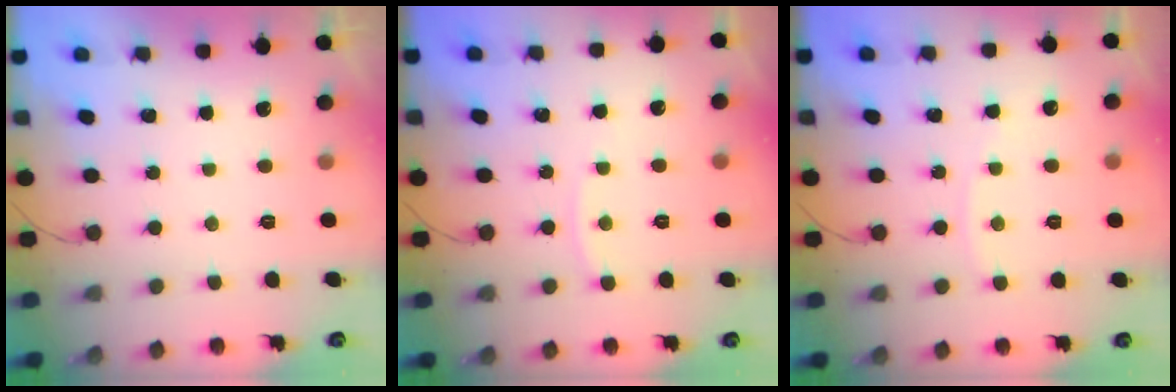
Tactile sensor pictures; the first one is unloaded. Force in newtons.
{"total": 2.7, "press": 2.7, "slide": 0.4}
{"total": 2.6, "press": 2.6, "slide": 0.3}